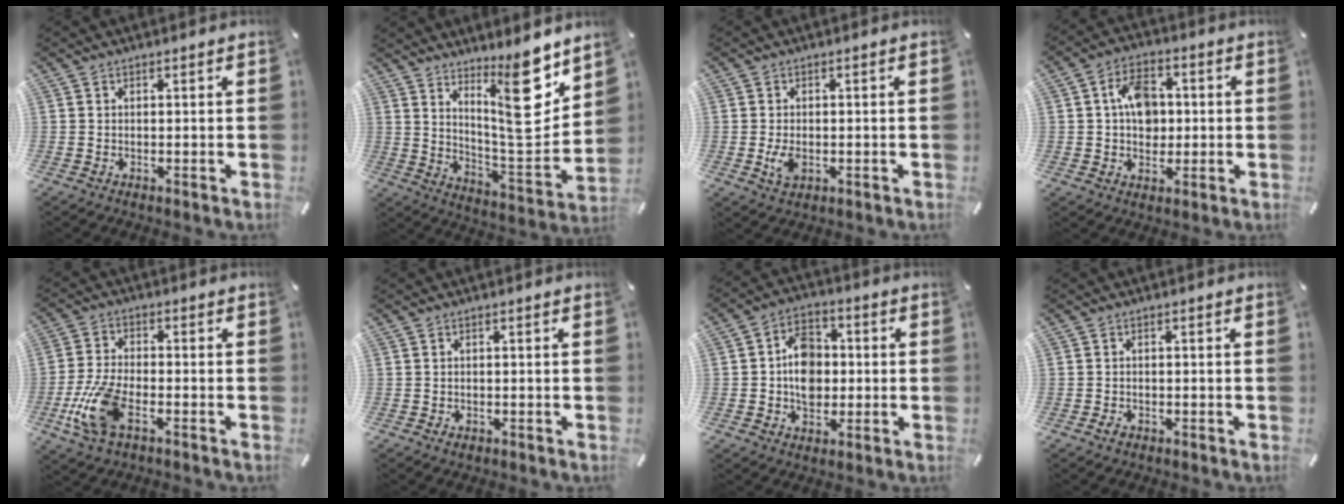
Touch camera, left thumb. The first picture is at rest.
{"total": 17.9, "force": [10.8, 5.7, 13.1], "torque": [-0.160, -0.092, 0.171]}
{"total": 3.8, "force": [-0.7, 2.3, 2.9], "torque": [-0.072, -0.006, -0.014]}
{"total": 8.8, "force": [0.7, 6.6, 5.7], "torque": [-0.096, 0.008, 0.012]}
{"total": 11.5, "force": [-4.4, 5.3, 9.2], "torque": [-0.207, -0.003, -0.080]}
{"total": 0.8, "force": [-0.5, 0.5, 0.4], "torque": [-0.007, 0.002, -0.010]}
{"total": 9.7, "force": [-0.6, 7.8, 5.6], "torque": [-0.089, 0.017, -0.007]}
{"total": 1.5, "force": [-1.0, 0.9, 0.7], "torque": [-0.014, 0.005, -0.020]}